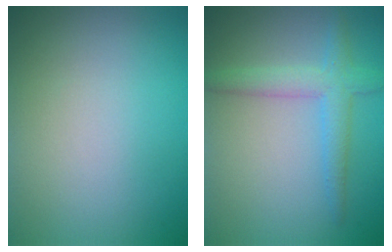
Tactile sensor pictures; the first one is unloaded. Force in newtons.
{"total": 3.2, "press": 3.2, "slide": 0.1}